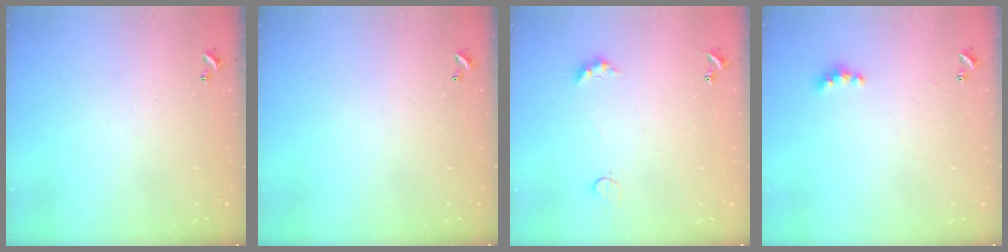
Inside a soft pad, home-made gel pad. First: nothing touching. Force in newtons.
{"total": 0.0}
{"total": 2.8, "press": 2.7, "slide": 0.5}
{"total": 4.2, "press": 4.2, "slide": 0.6}